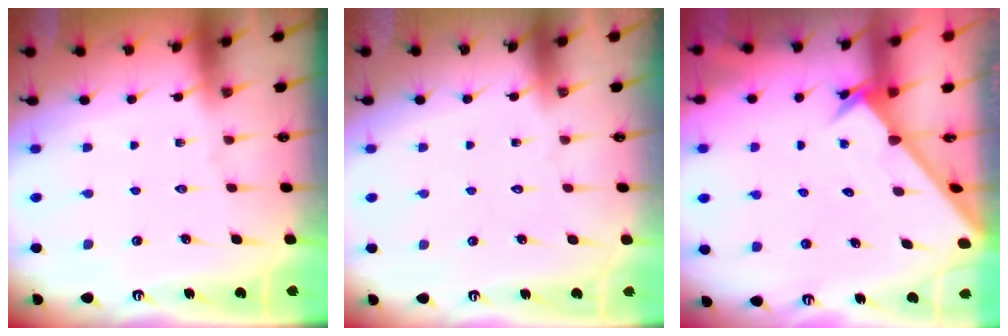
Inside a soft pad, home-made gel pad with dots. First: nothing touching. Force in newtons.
{"total": 1.8, "press": 1.8, "slide": 0.1}
{"total": 2.6, "press": 2.6, "slide": 0.2}